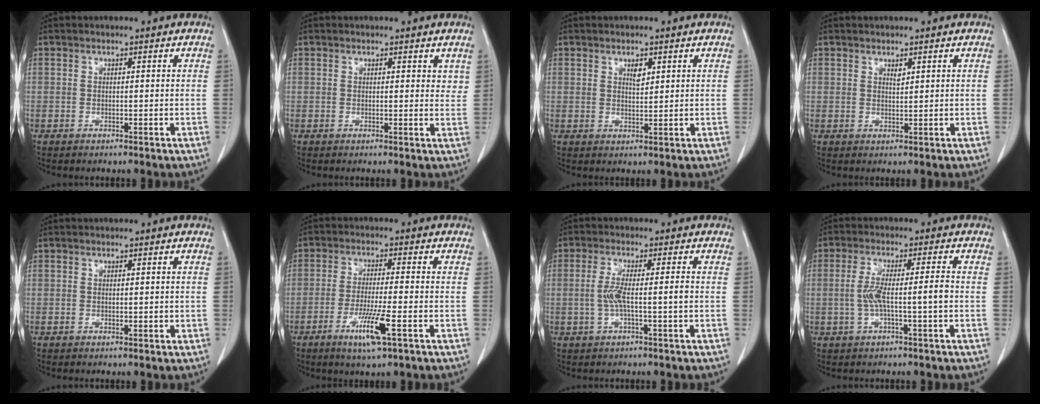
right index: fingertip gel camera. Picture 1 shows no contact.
{"total": 1.7, "force": [1.2, 1.0, 0.7], "torque": [0.005, -0.006, 0.008]}
{"total": 1.9, "force": [1.0, 0.8, 1.4], "torque": [-0.024, -0.004, 0.018]}
{"total": 0.9, "force": [0.6, 0.3, 0.6], "torque": [-0.012, -0.005, 0.011]}
{"total": 0.6, "force": [0.0, 0.2, 0.6], "torque": [-0.010, -0.002, 0.002]}
{"total": 7.2, "force": [-3.3, -0.1, 6.3], "torque": [-0.121, -0.018, -0.060]}
{"total": 4.2, "force": [-0.7, -0.1, 4.1], "torque": [-0.085, 0.002, -0.013]}
{"total": 5.4, "force": [-1.0, 0.0, 5.3], "torque": [-0.109, 0.010, -0.016]}